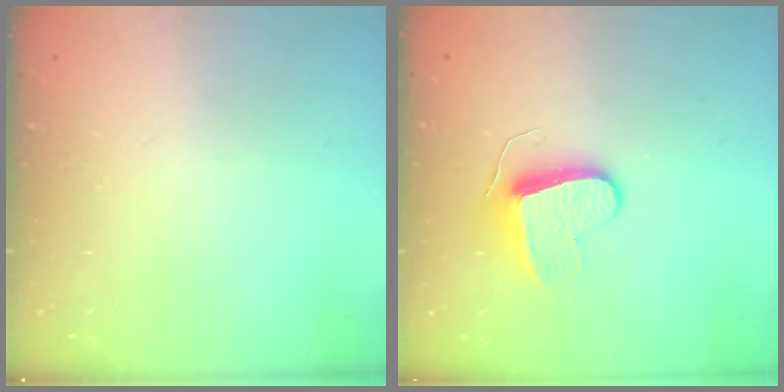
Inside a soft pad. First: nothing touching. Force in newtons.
{"total": 8.5, "press": 8.5, "slide": 0.3}